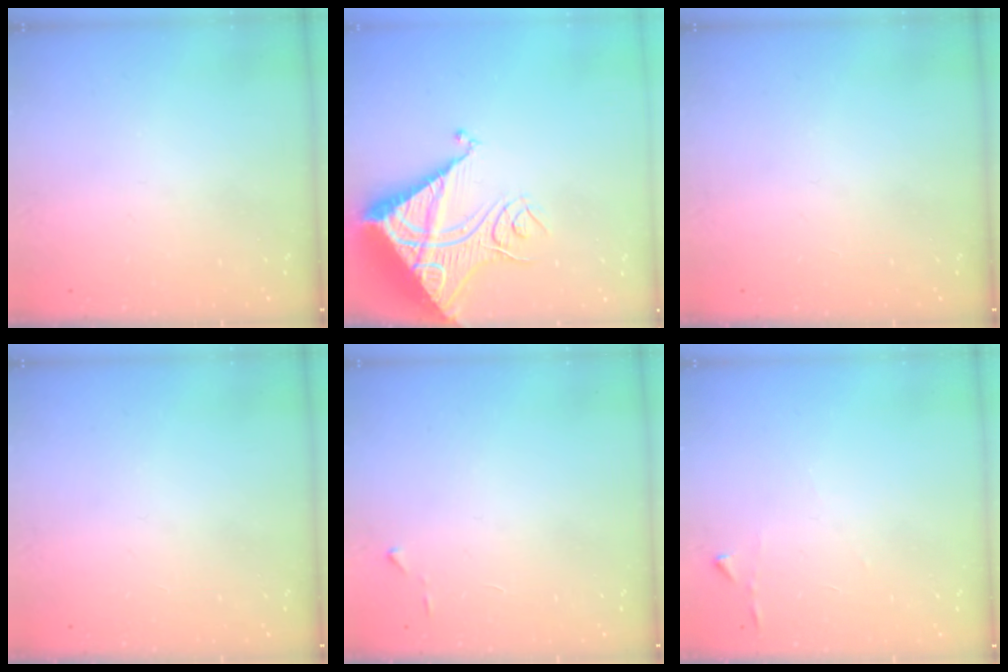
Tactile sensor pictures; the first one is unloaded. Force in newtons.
{"total": 17.4, "press": 17.3, "slide": 2.1}
{"total": 0.0}
{"total": 0.0}
{"total": 3.7, "press": 3.7, "slide": 0.4}
{"total": 2.9, "press": 2.9, "slide": 0.3}